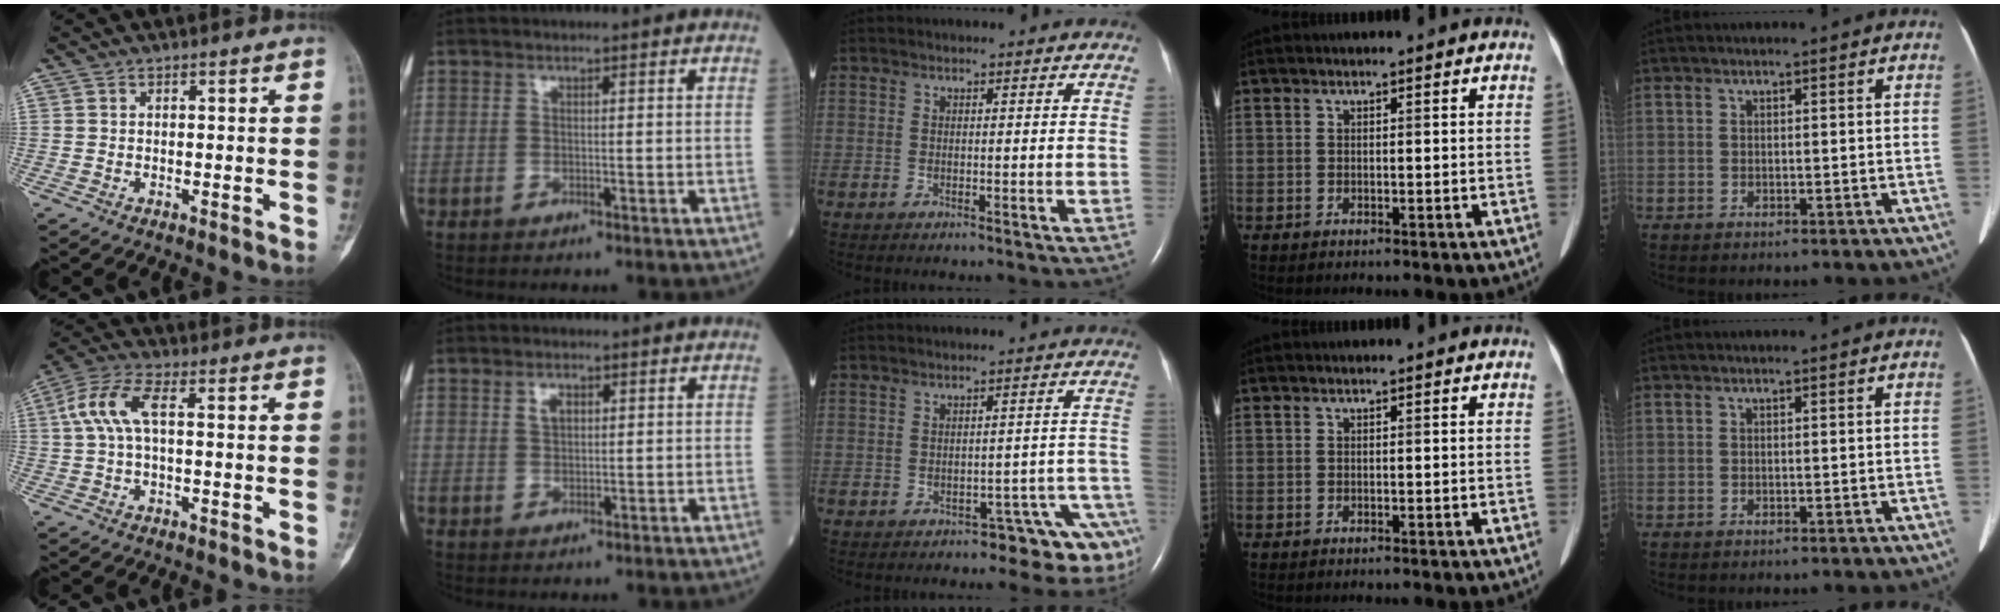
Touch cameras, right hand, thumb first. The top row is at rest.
{"thumb": {"total": 7.5, "force": [1.0, 3.0, 6.8], "torque": [-0.163, 0.028, 0.016]}, "index": {"total": 2.2, "force": [0.9, 1.3, 1.5], "torque": [-0.028, 0.004, 0.017]}, "middle": {"total": 7.6, "force": [-6.2, 2.9, 3.3], "torque": [-0.007, 0.027, -0.069]}}